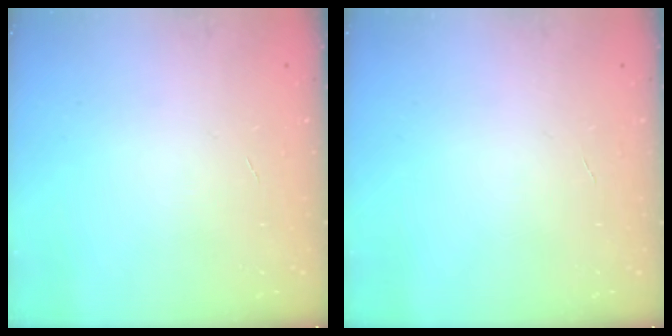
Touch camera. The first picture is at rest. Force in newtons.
{"total": 0.0}